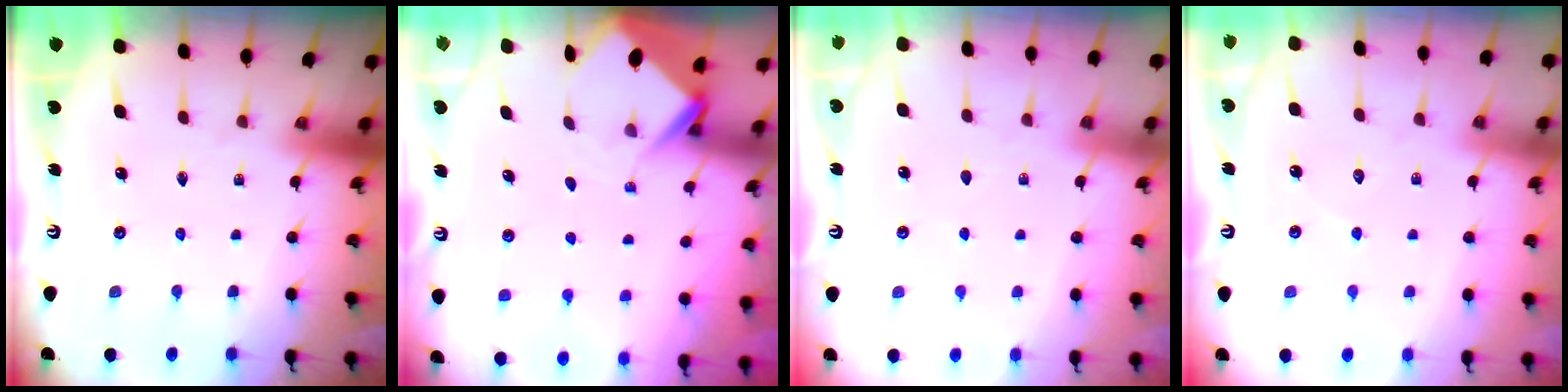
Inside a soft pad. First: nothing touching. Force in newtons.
{"total": 3.8, "press": 3.8, "slide": 0.2}
{"total": 3.0, "press": 3.0, "slide": 0.5}
{"total": 4.1, "press": 4.1, "slide": 0.5}